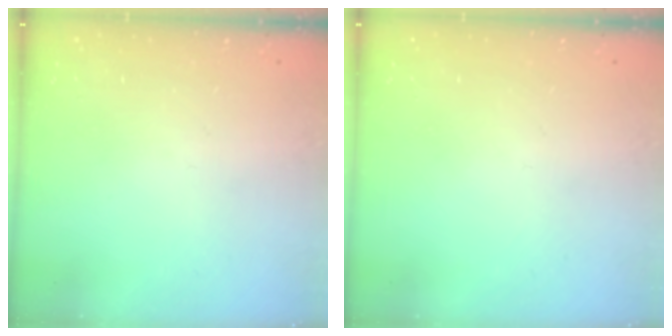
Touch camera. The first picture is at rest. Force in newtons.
{"total": 0.0}